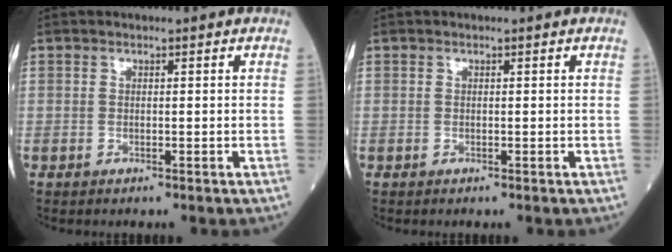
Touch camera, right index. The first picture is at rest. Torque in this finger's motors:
{"motor_torque": [0.01, 0.01, 0.04, 0.01]}